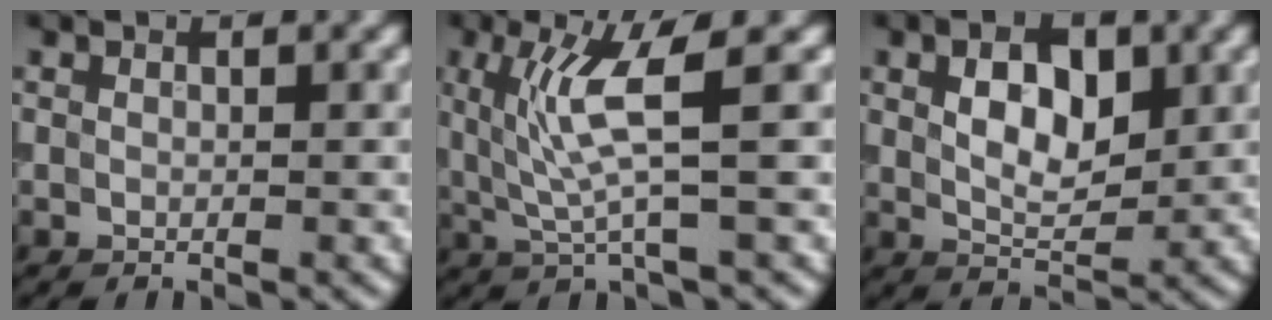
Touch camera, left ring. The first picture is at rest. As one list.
[{"total": 4.8, "force": [0.9, 0.6, 4.7], "torque": [-0.107, -0.004, 0.025]}, {"total": 4.6, "force": [1.1, 2.6, 3.6], "torque": [-0.063, 0.002, 0.019]}]